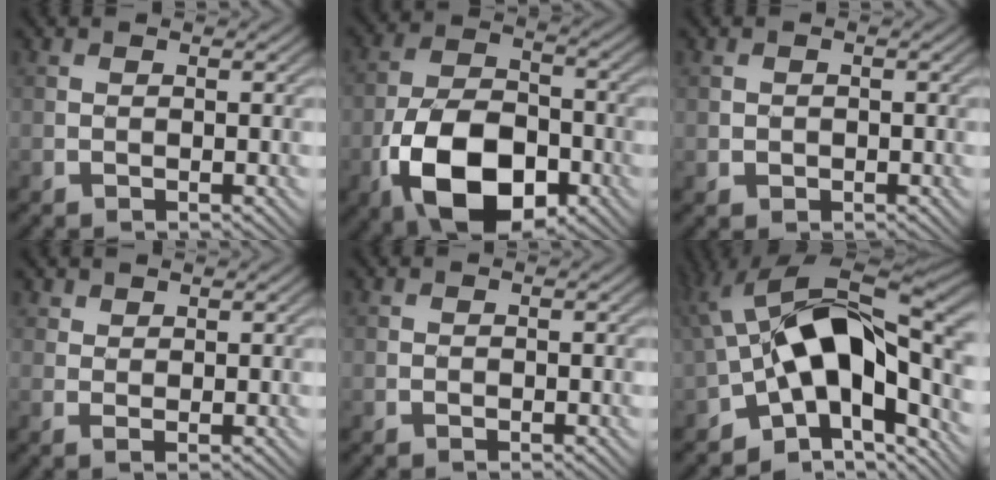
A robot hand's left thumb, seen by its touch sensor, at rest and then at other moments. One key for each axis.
{"total": 14.0, "fx": -5.8, "fy": 8.0, "fz": 9.9, "tx": -0.215, "ty": -0.021, "tz": -0.112}
{"total": 1.0, "fx": -0.2, "fy": 0.9, "fz": 0.3, "tx": -0.004, "ty": -0.007, "tz": -0.005}
{"total": 1.4, "fx": 1.1, "fy": 0.6, "fz": 0.6, "tx": -0.014, "ty": -0.001, "tz": 0.024}
{"total": 0.0}
{"total": 17.0, "fx": -1.1, "fy": 9.4, "fz": 14.1, "tx": -0.216, "ty": 0.025, "tz": -0.043}